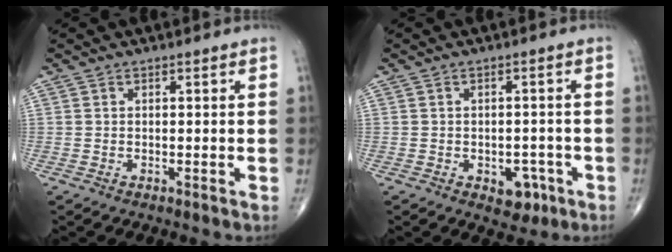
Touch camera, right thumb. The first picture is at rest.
{"total": 4.8, "force": [-2.1, 3.2, 2.8], "torque": [-0.011, 0.013, -0.022]}